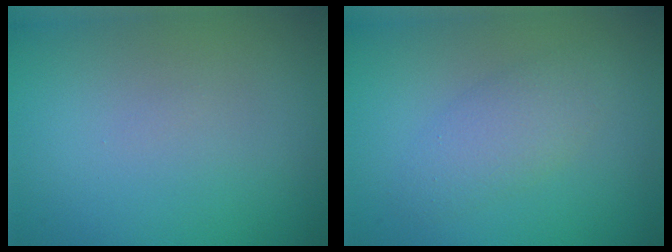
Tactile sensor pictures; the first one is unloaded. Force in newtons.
{"total": 2.6, "press": 2.6, "slide": 0.1}